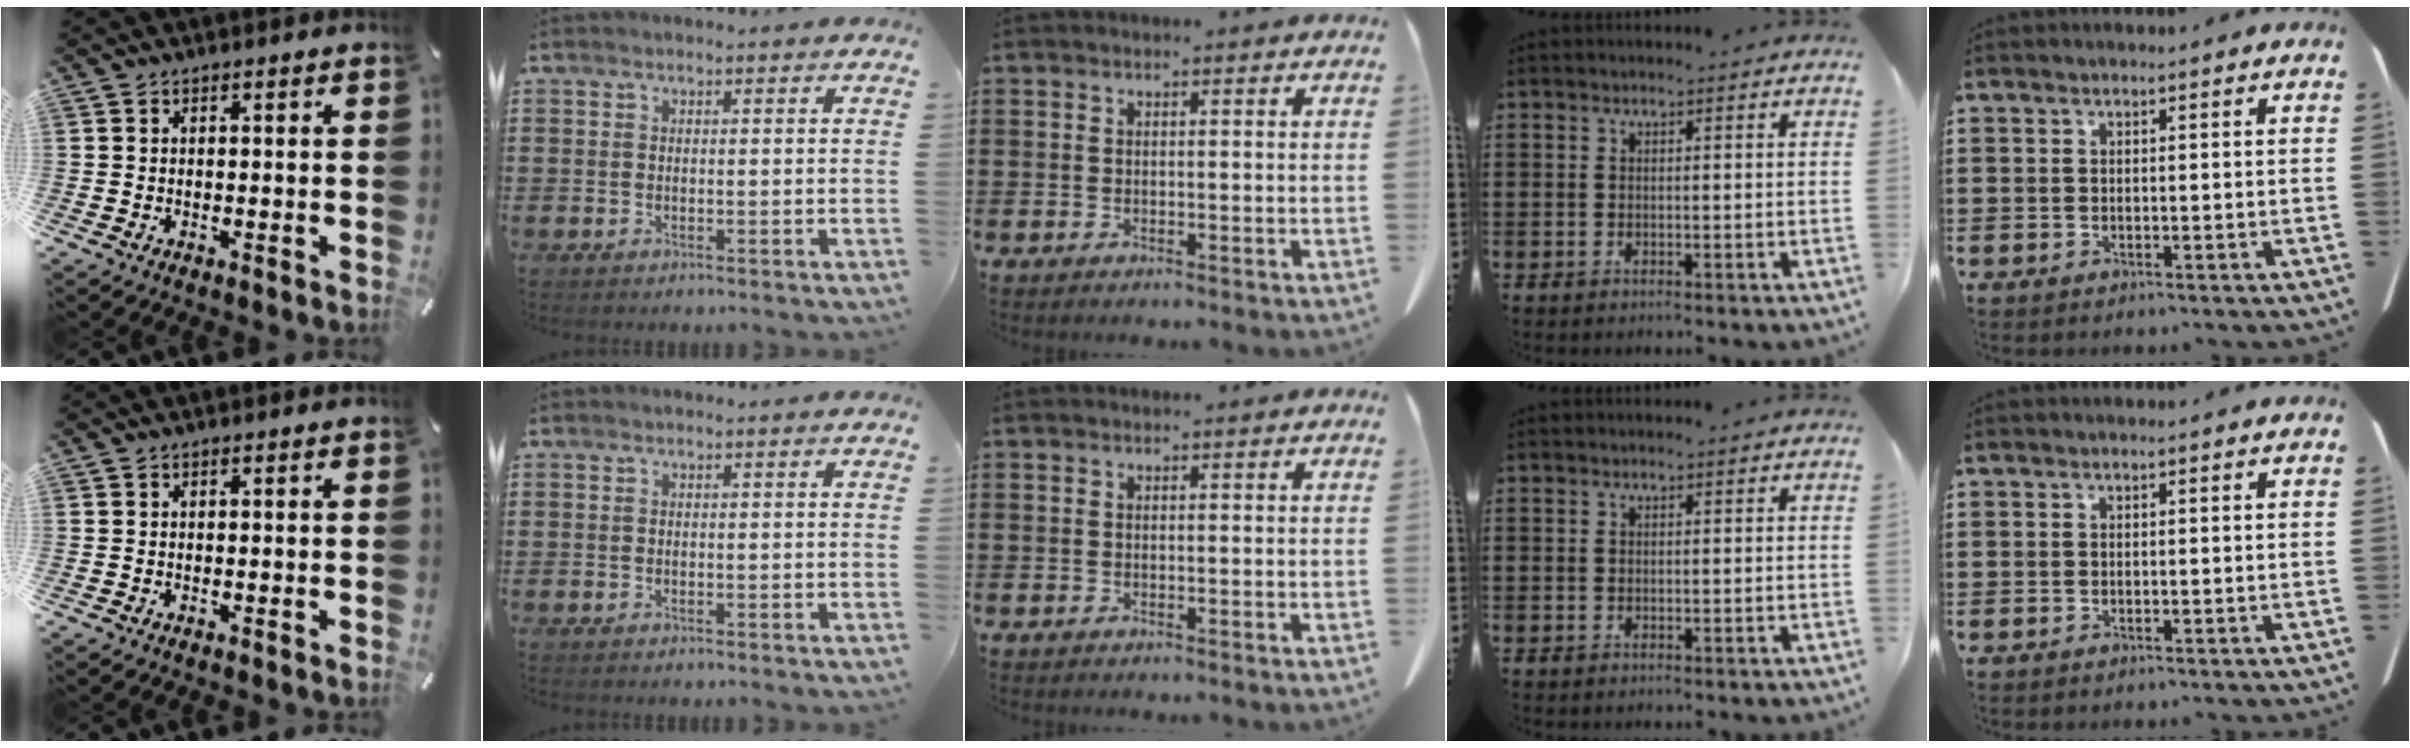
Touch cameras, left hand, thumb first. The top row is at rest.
{}